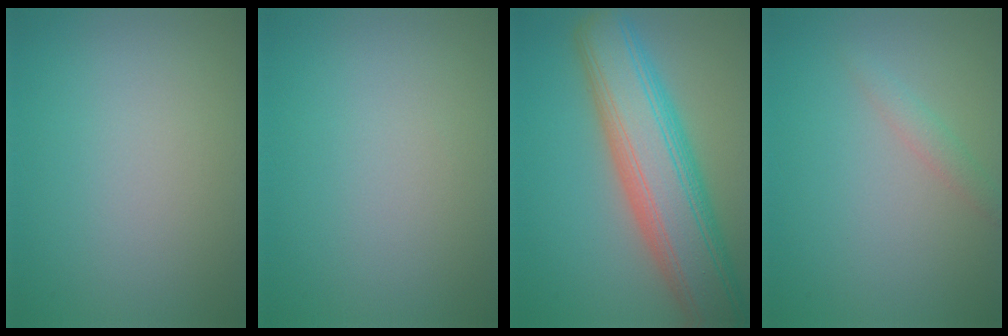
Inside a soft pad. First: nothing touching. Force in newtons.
{"total": 0.0}
{"total": 10.5, "press": 10.5, "slide": 0.4}
{"total": 1.3, "press": 1.3, "slide": 0.1}